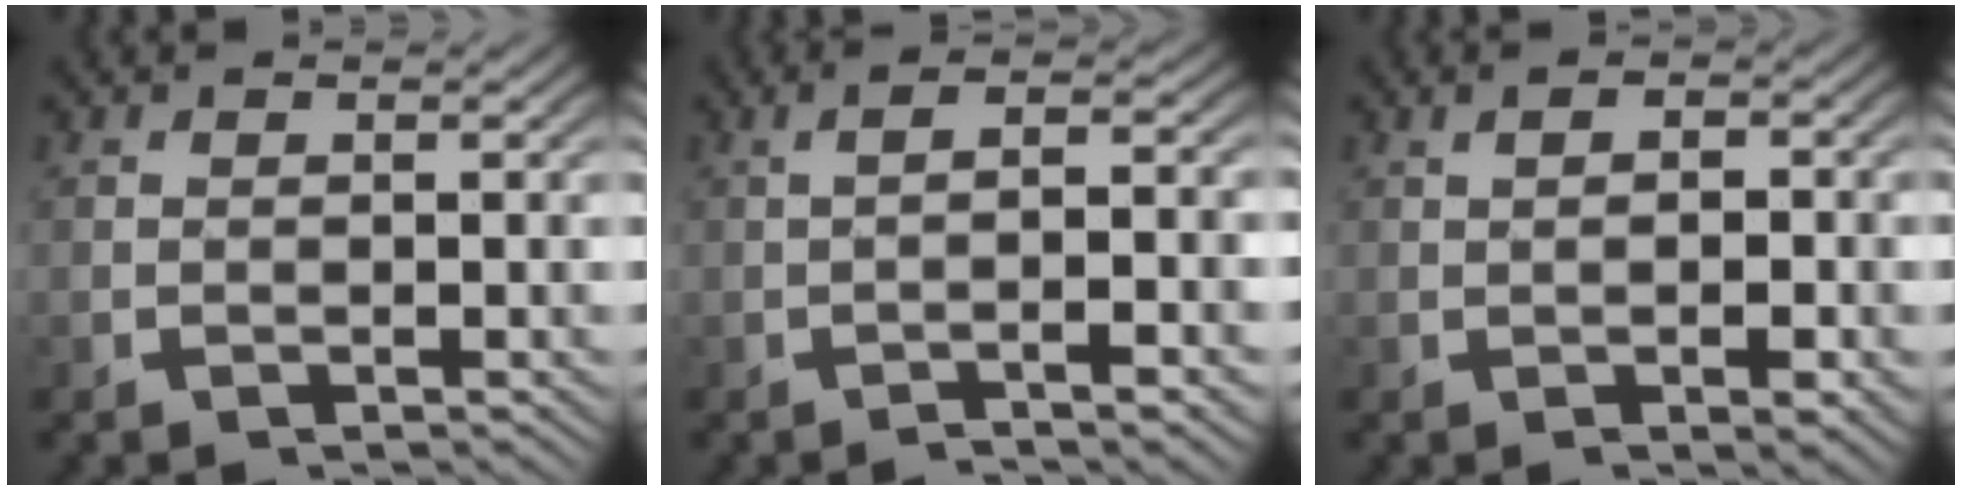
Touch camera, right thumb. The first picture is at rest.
{"total": 4.3, "force": [-0.8, 1.0, 4.1], "torque": [-0.060, 0.018, -0.019]}
{"total": 2.8, "force": [-0.2, 1.5, 2.4], "torque": [-0.029, -0.001, -0.005]}